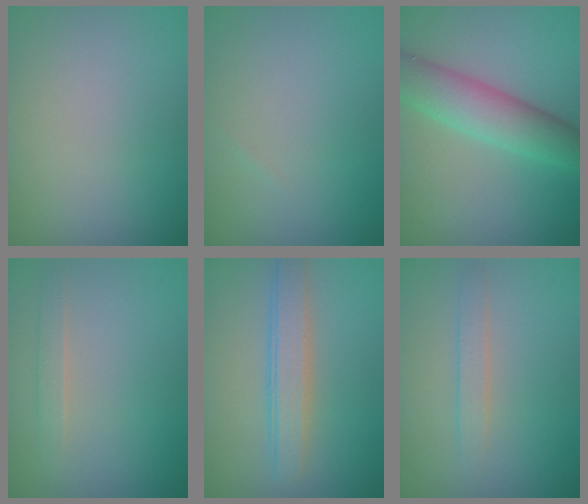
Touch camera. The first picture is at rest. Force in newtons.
{"total": 0.0}
{"total": 5.8, "press": 5.7, "slide": 0.3}
{"total": 1.2, "press": 1.2, "slide": 0.1}
{"total": 3.6, "press": 3.6, "slide": 0.2}
{"total": 1.5, "press": 1.5, "slide": 0.1}